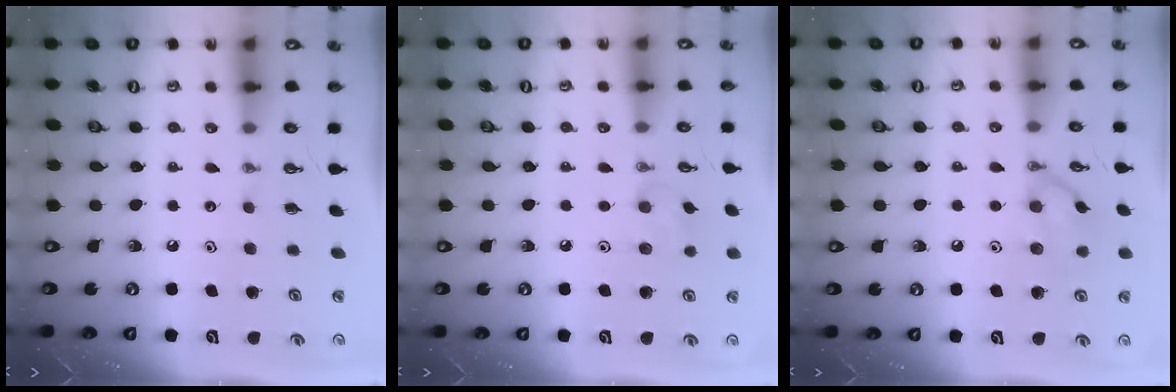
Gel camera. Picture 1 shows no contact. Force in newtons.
{"total": 6.0, "press": 5.7, "slide": 1.9}
{"total": 10.3, "press": 10.2, "slide": 1.5}